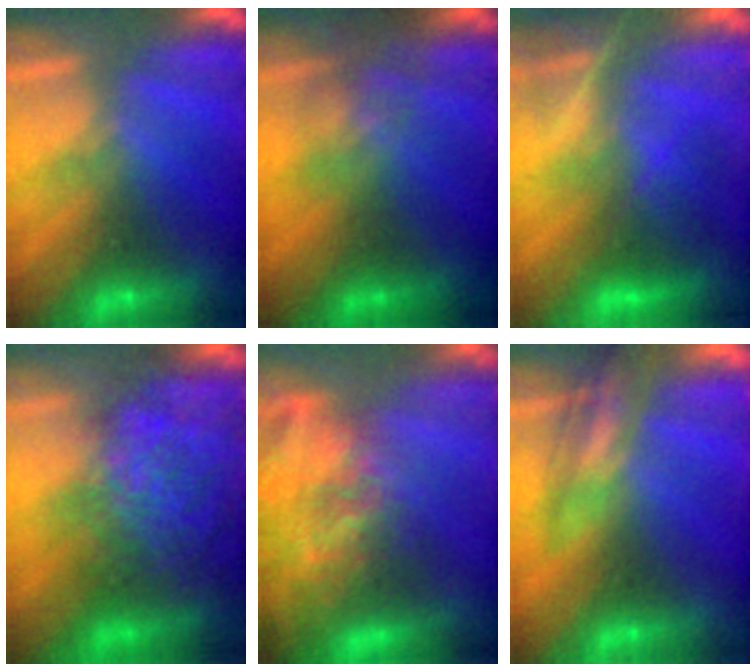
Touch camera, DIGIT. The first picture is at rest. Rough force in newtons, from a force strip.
{"total": 2.5}
{"total": 4.4}
{"total": 11.5}
{"total": 7.7}
{"total": 2.3}